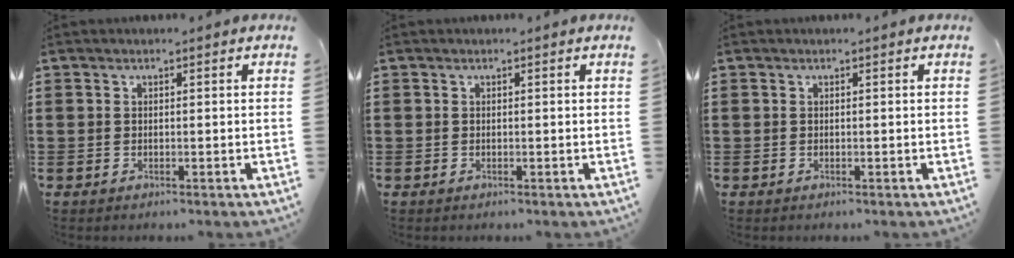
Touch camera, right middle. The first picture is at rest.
{"total": 0.0}
{"total": 0.0}